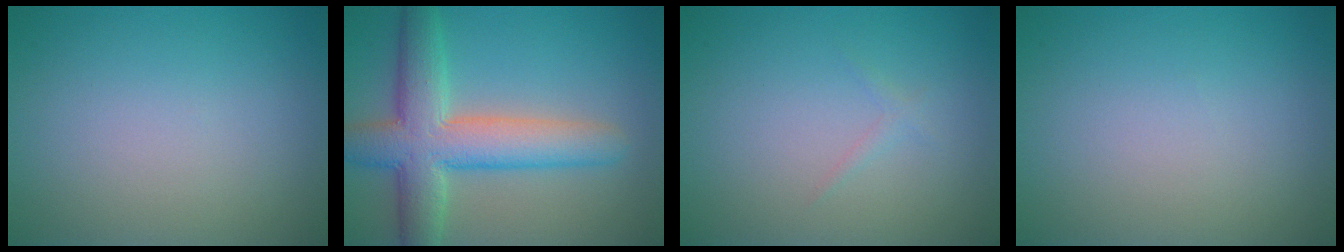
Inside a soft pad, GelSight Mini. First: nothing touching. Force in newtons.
{"total": 7.8, "press": 7.8, "slide": 0.5}
{"total": 0.7, "press": 0.7, "slide": 0.0}
{"total": 0.0}